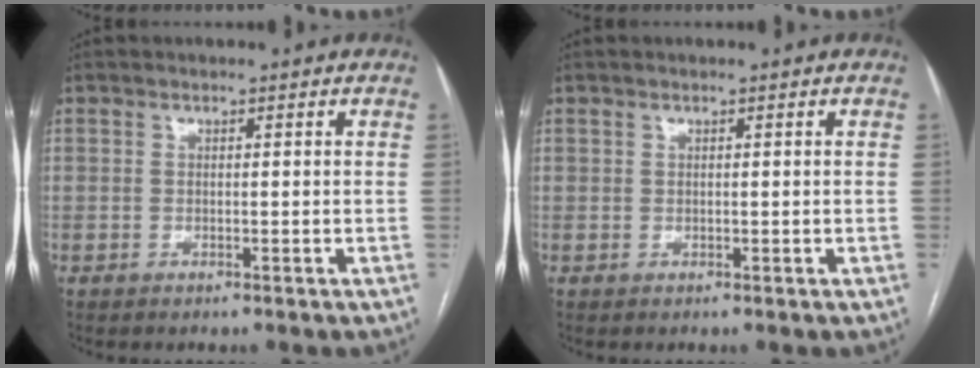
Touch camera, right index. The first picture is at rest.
{"total": 0.0}